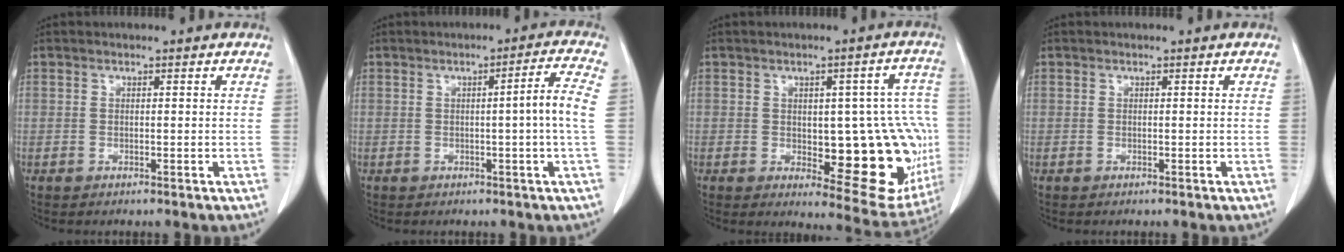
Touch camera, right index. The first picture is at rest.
{"total": 4.8, "force": [-0.3, -1.3, 4.6], "torque": [-0.065, 0.003, -0.003]}
{"total": 17.7, "force": [-2.1, 6.4, 16.4], "torque": [-0.139, 0.018, -0.004]}
{"total": 0.0}